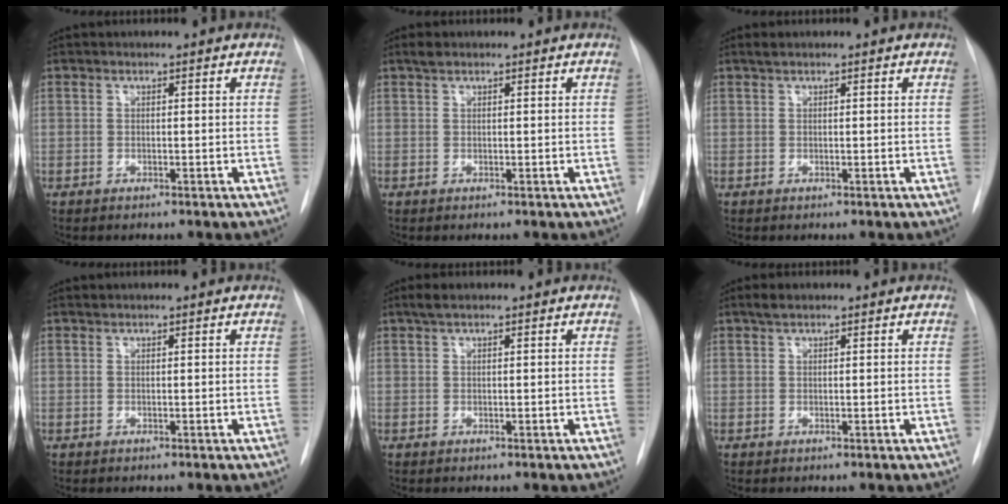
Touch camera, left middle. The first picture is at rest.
{"total": 1.0, "force": [0.8, 0.3, 0.5], "torque": [-0.011, 0.008, 0.016]}
{"total": 0.7, "force": [0.6, 0.1, 0.4], "torque": [-0.012, 0.007, 0.014]}
{"total": 0.0}
{"total": 1.6, "force": [1.1, 0.3, 1.1], "torque": [-0.027, 0.011, 0.022]}
{"total": 1.4, "force": [1.1, 0.5, 0.8], "torque": [-0.019, 0.008, 0.021]}